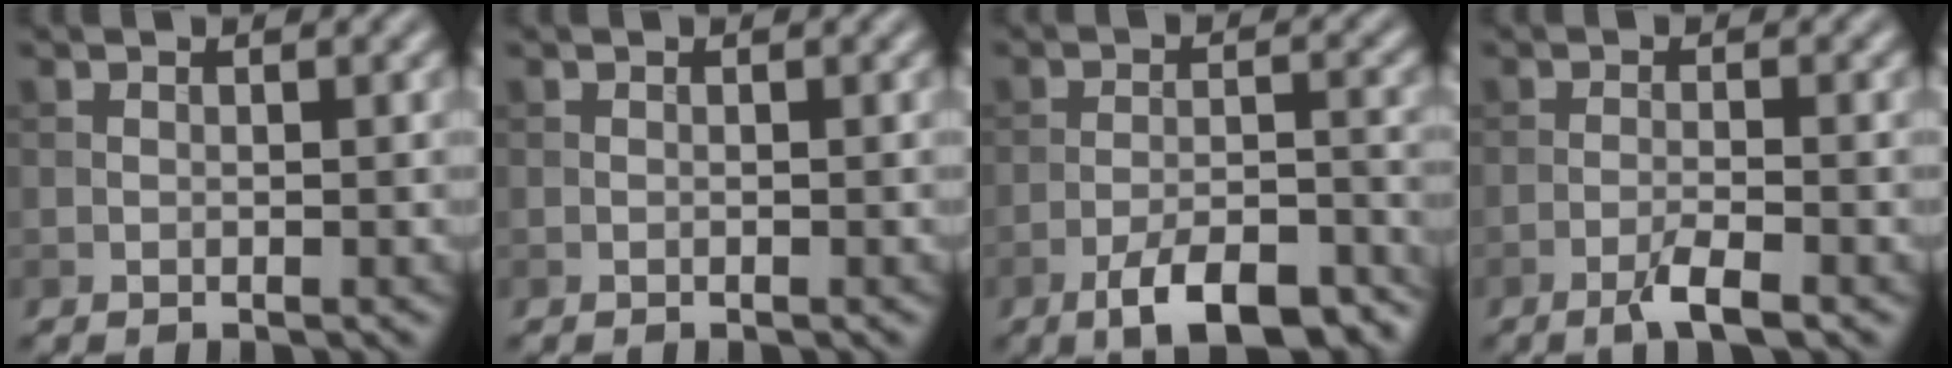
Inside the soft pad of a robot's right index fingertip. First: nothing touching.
{"total": 0.0}
{"total": 8.3, "force": [-5.7, 2.7, 5.5], "torque": [-0.082, 0.000, -0.092]}
{"total": 2.7, "force": [-1.6, 0.4, 2.1], "torque": [-0.036, 0.003, -0.037]}